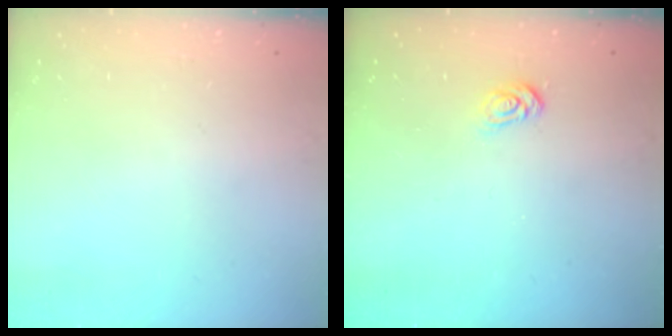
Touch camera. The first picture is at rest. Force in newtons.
{"total": 3.9, "press": 3.9, "slide": 0.4}